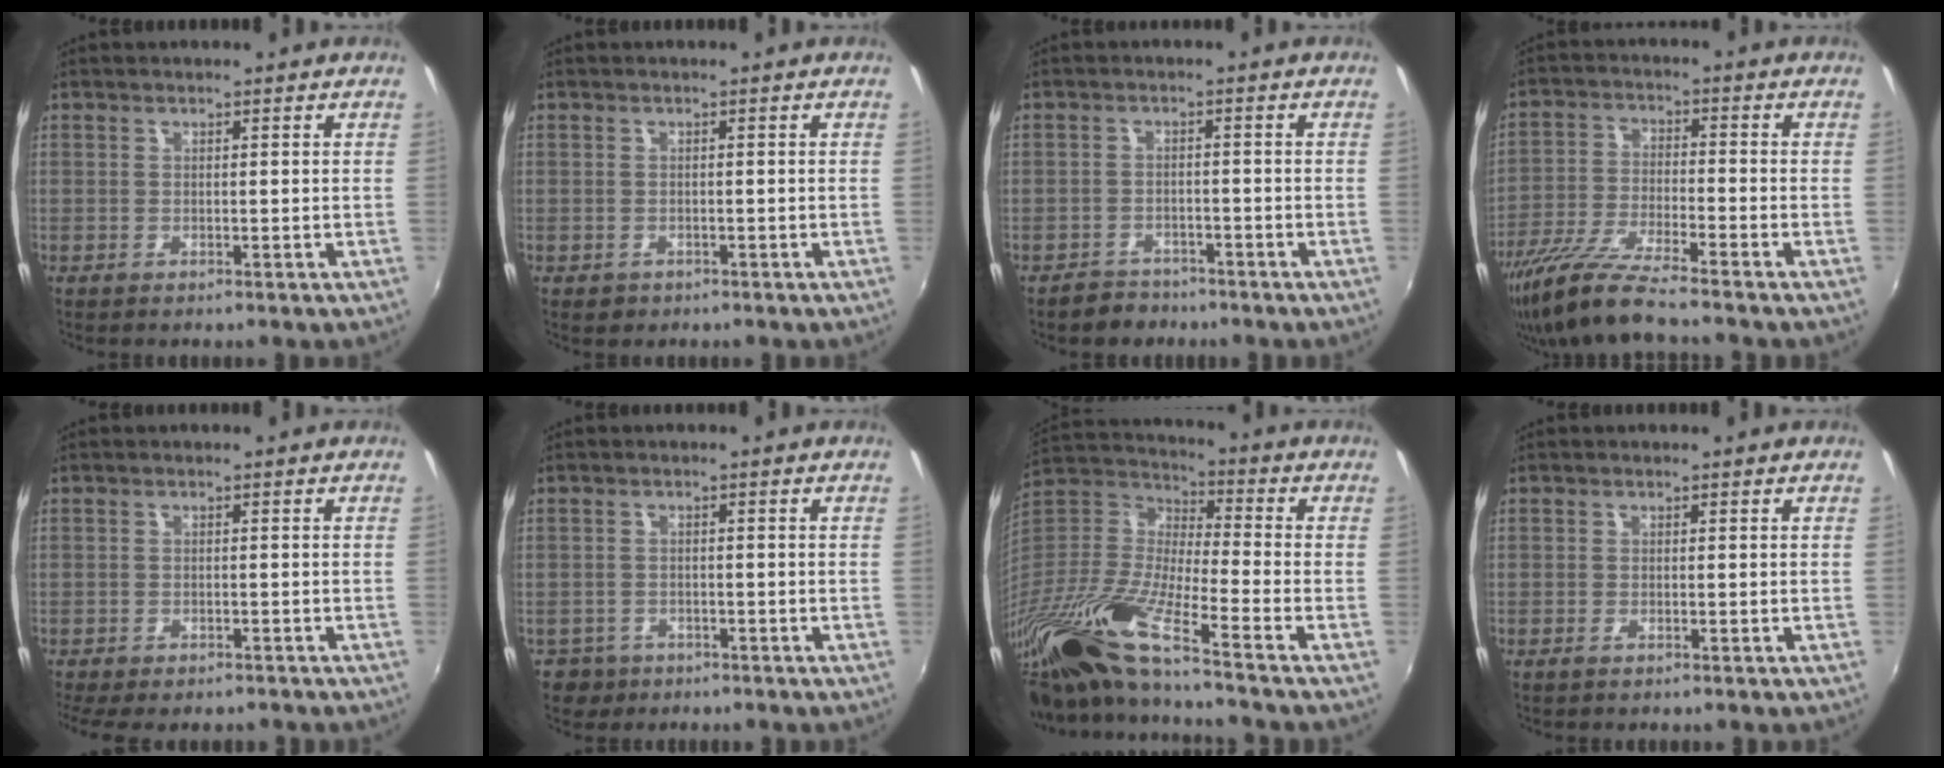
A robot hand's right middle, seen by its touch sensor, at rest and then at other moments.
{"total": 1.6, "force": [-0.8, 1.3, 0.5], "torque": [-0.012, -0.005, -0.010]}
{"total": 4.0, "force": [-3.3, 2.2, 0.2], "torque": [-0.016, 0.007, -0.054]}
{"total": 10.7, "force": [-9.3, -0.4, 5.3], "torque": [-0.113, -0.016, -0.181]}
{"total": 6.9, "force": [-5.7, 2.1, 3.3], "torque": [-0.078, -0.032, -0.089]}
{"total": 4.4, "force": [-2.6, 3.5, 0.7], "torque": [-0.031, -0.002, -0.041]}
{"total": 22.9, "force": [-16.9, 1.9, 15.4], "torque": [-0.295, -0.046, -0.332]}
{"total": 0.8, "force": [-0.6, 0.2, 0.5], "torque": [-0.012, -0.003, -0.014]}